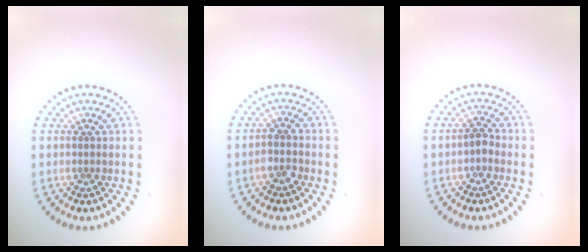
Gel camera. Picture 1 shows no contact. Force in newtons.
{"total": 1.5, "press": 1.3, "slide": 0.7}
{"total": 1.2, "press": 1.0, "slide": 0.6}